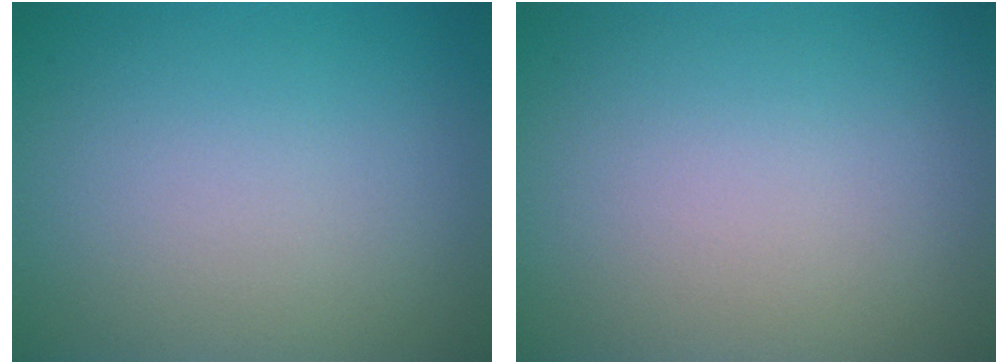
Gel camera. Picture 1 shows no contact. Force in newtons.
{"total": 0.0}